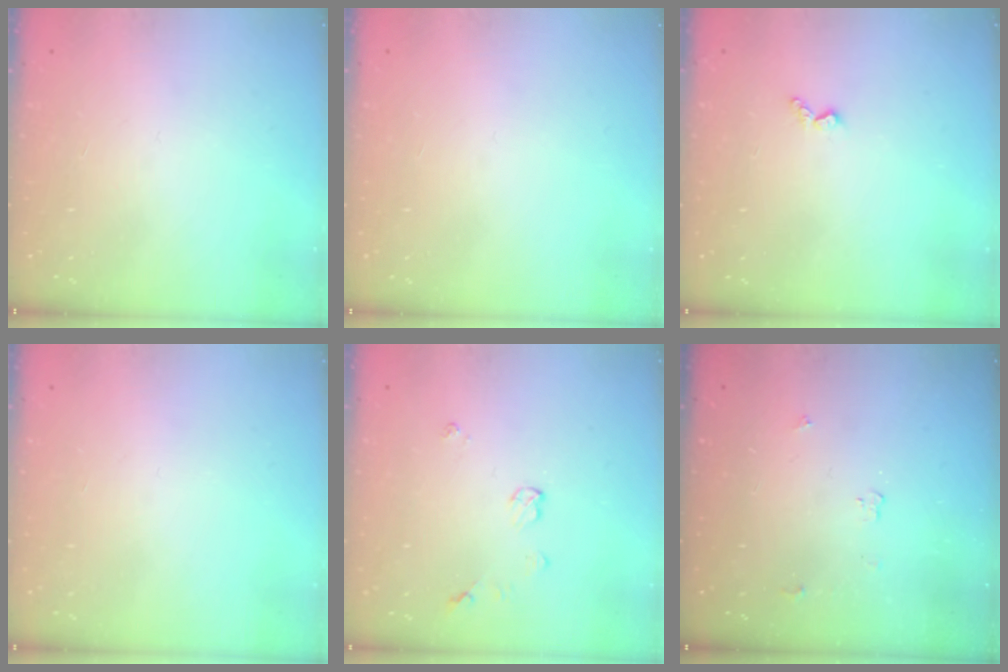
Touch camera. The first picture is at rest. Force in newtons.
{"total": 0.0}
{"total": 3.9, "press": 3.8, "slide": 0.7}
{"total": 0.0}
{"total": 4.6, "press": 4.6, "slide": 0.6}
{"total": 3.6, "press": 3.6, "slide": 0.6}